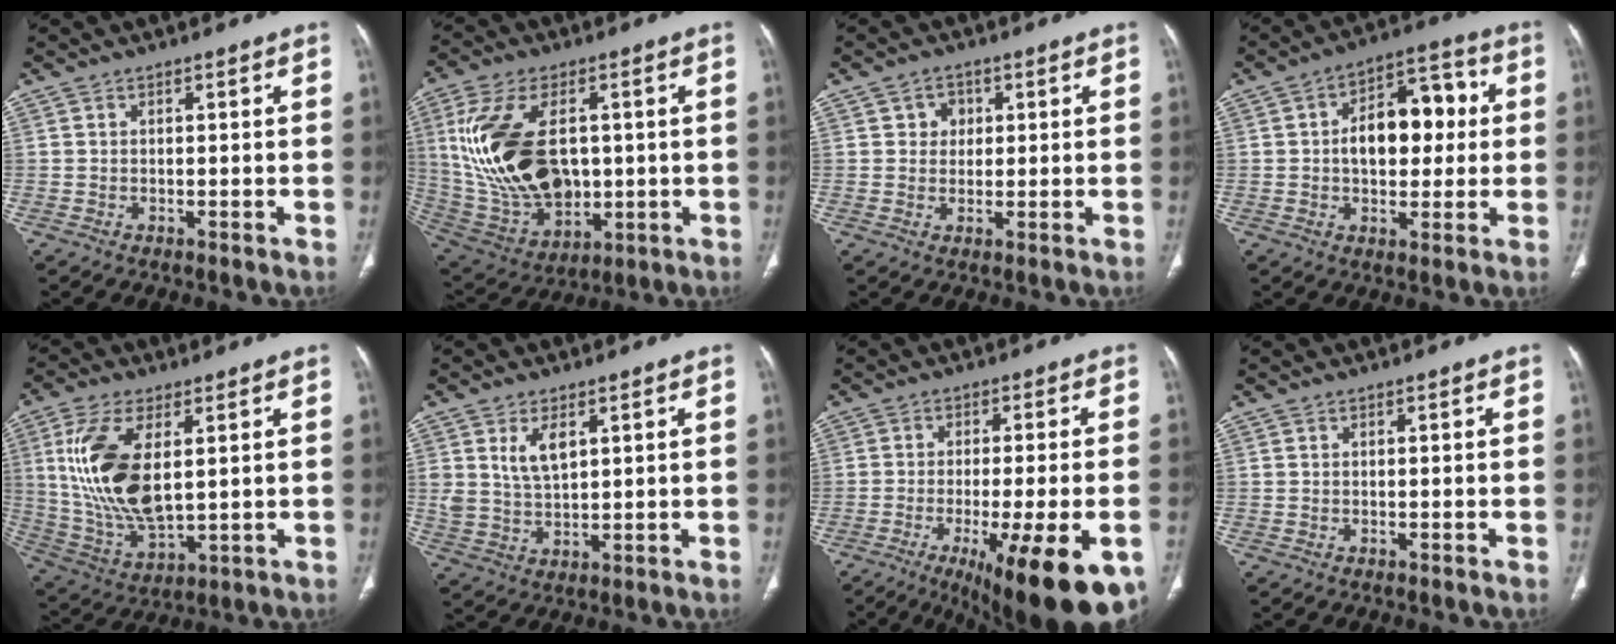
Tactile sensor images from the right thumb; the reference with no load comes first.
{"total": 21.8, "force": [1.9, 13.5, 17.0], "torque": [-0.322, -0.012, 0.055]}
{"total": 3.5, "force": [1.0, 3.1, 1.3], "torque": [0.001, 0.000, 0.014]}
{"total": 13.6, "force": [1.2, 8.5, 10.6], "torque": [-0.120, 0.029, 0.013]}
{"total": 16.9, "force": [3.4, 8.1, 14.4], "torque": [-0.295, -0.018, 0.079]}
{"total": 6.1, "force": [2.6, 3.3, 4.4], "torque": [-0.076, -0.015, 0.060]}
{"total": 19.9, "force": [-9.3, 4.8, 17.0], "torque": [-0.197, -0.004, -0.129]}
{"total": 0.0}